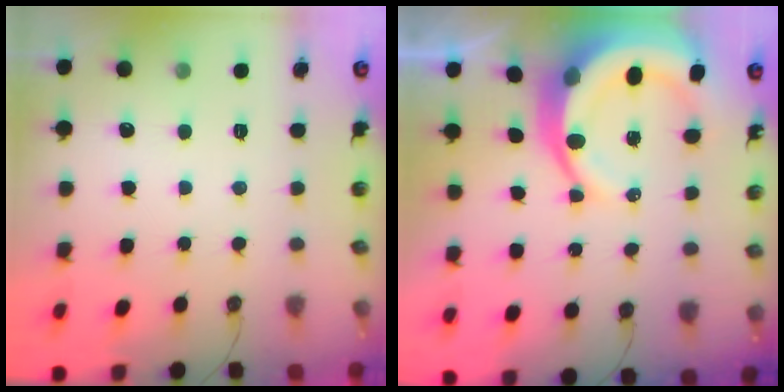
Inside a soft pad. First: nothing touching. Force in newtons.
{"total": 11.9, "press": 11.8, "slide": 1.6}